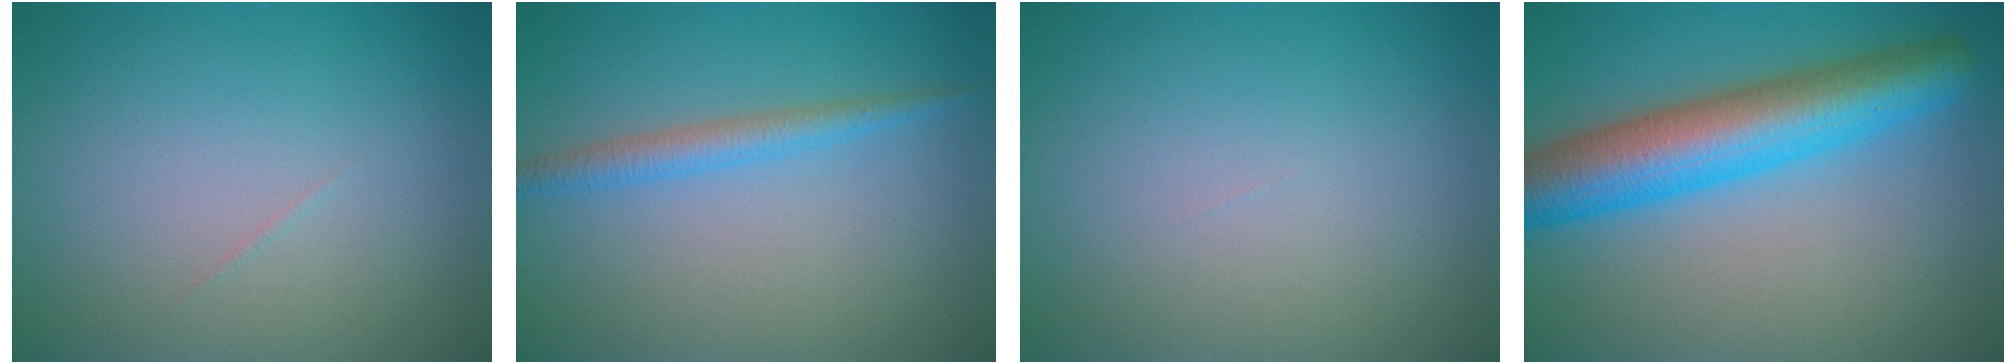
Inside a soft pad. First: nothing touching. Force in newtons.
{"total": 2.1, "press": 2.1, "slide": 0.1}
{"total": 0.0}
{"total": 8.8, "press": 8.8, "slide": 0.3}